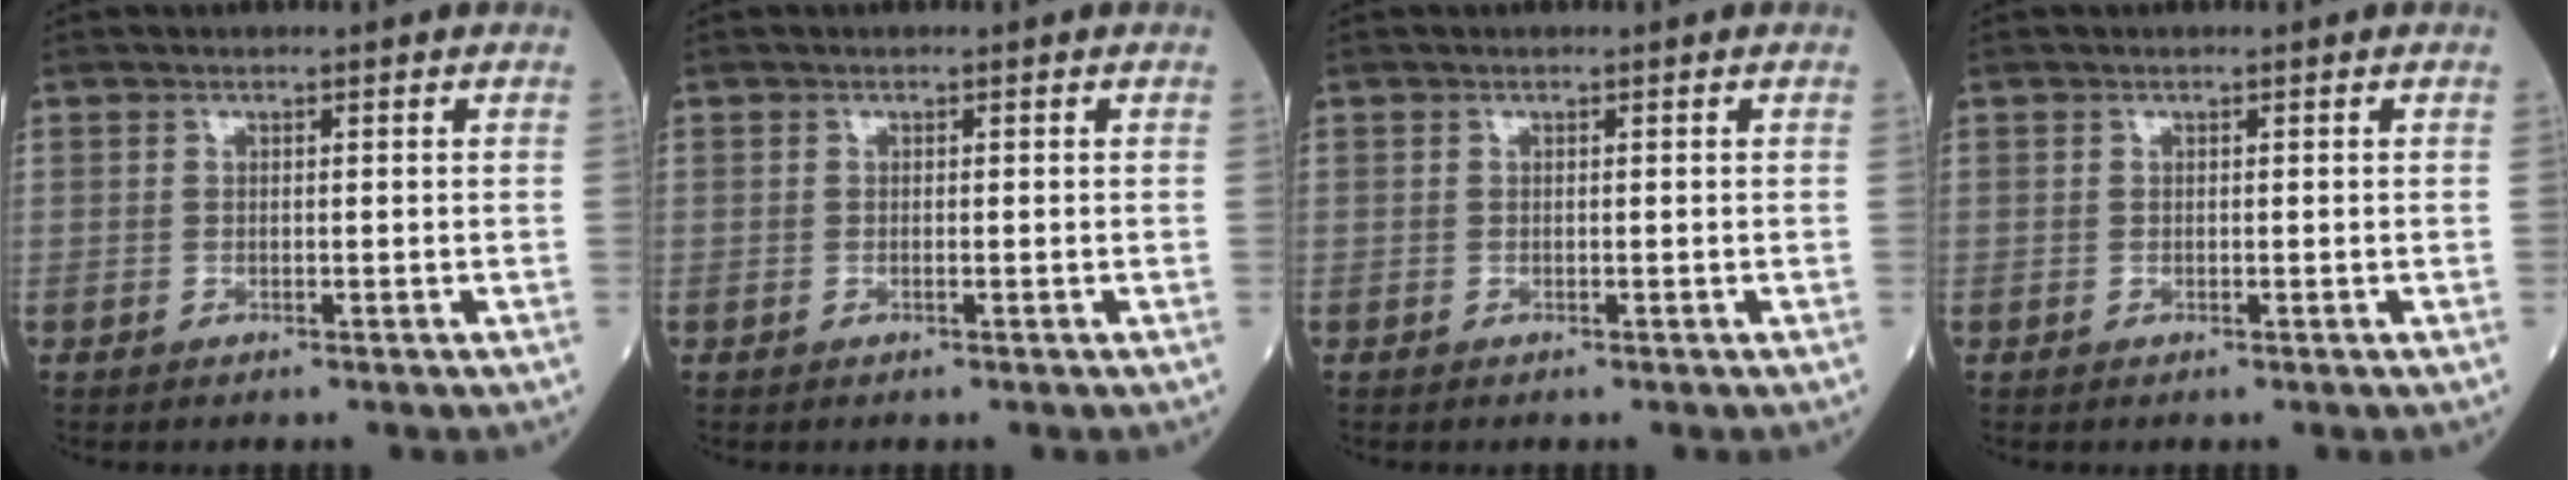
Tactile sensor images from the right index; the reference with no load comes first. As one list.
[{"total": 0.0}, {"total": 0.0}, {"total": 0.0}]